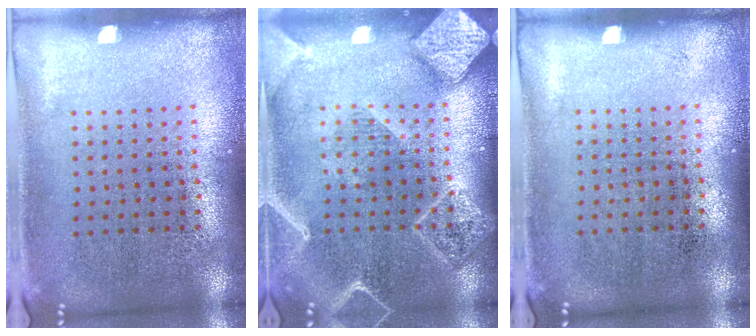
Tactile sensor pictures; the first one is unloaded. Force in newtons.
{"total": 2.3, "press": 2.2, "slide": 0.3}
{"total": 0.0}